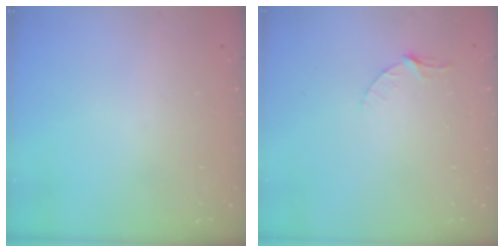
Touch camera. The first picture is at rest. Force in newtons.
{"total": 3.5, "press": 3.4, "slide": 0.4}